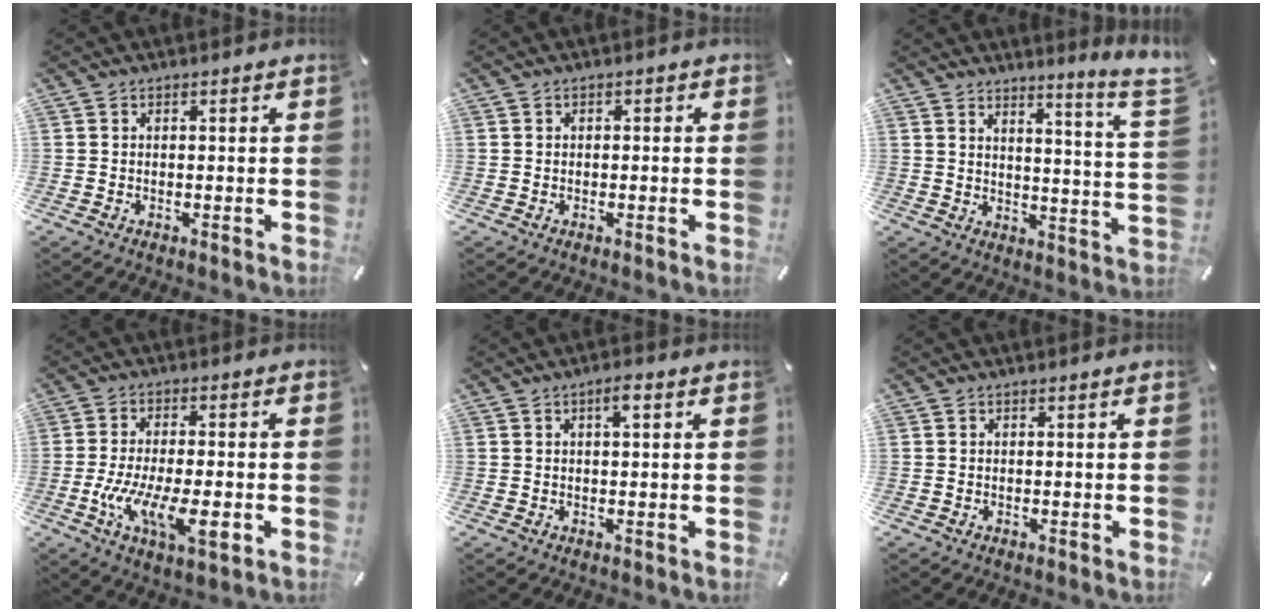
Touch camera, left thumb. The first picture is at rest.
{"total": 0.9, "force": [-0.4, 0.8, 0.3], "torque": [-0.006, 0.003, -0.009]}
{"total": 6.0, "force": [5.0, -0.9, 3.3], "torque": [-0.050, -0.051, 0.077]}
{"total": 12.5, "force": [-3.4, 4.7, 11.1], "torque": [-0.218, -0.003, -0.057]}
{"total": 2.7, "force": [1.0, 0.7, 2.4], "torque": [-0.042, 0.002, 0.014]}
{"total": 0.0}